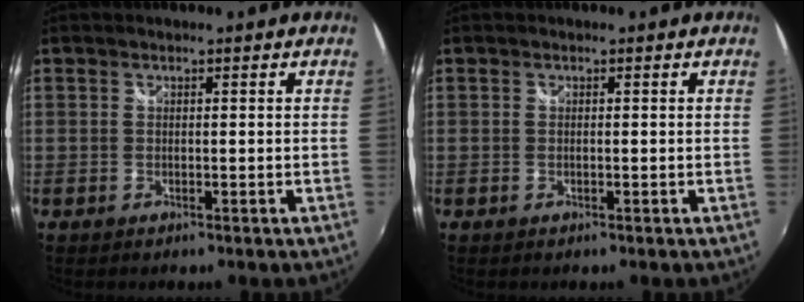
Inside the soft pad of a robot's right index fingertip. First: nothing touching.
{"total": 0.0}